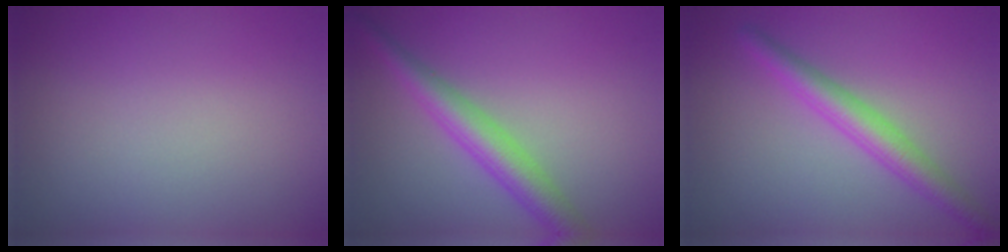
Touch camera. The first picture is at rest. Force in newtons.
{"total": 4.1, "press": 4.1, "slide": 0.0}
{"total": 3.4, "press": 3.4, "slide": 0.1}